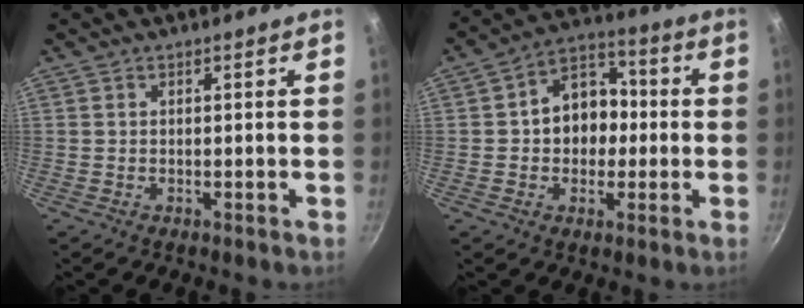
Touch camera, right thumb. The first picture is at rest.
{"total": 11.2, "force": [-0.2, 9.0, 6.7], "torque": [-0.049, 0.029, -0.016]}